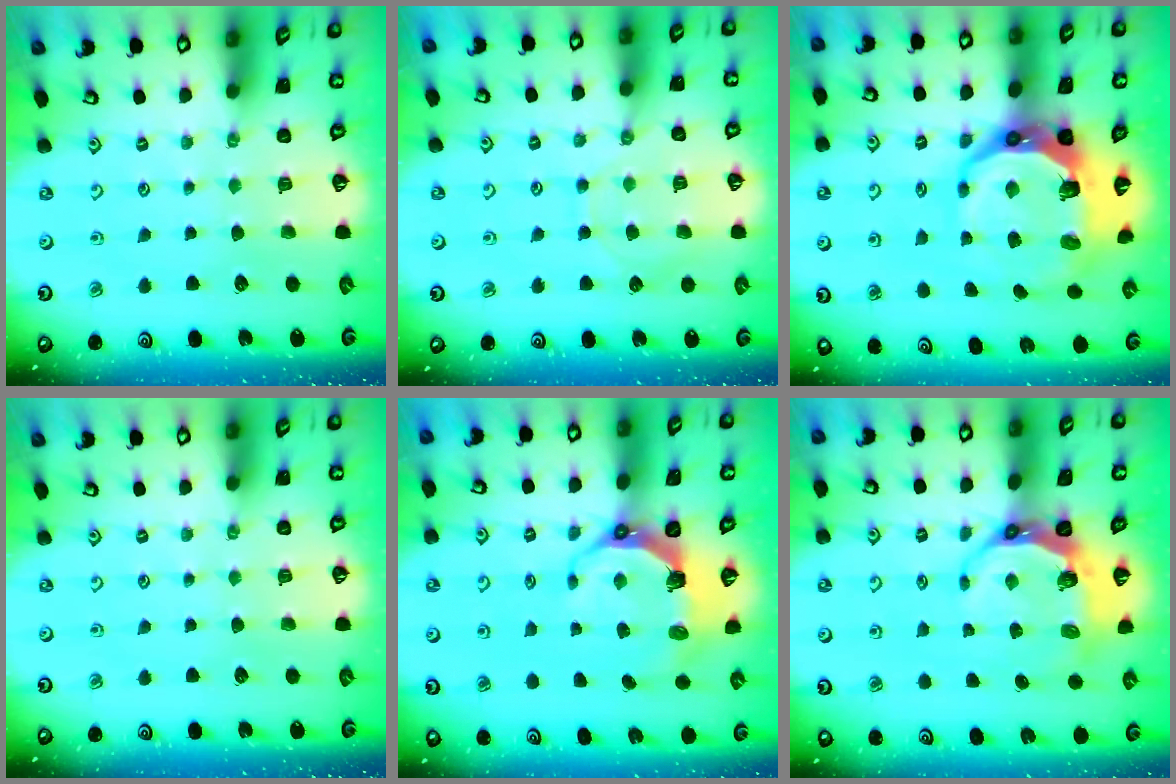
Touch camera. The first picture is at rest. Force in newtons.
{"total": 8.7, "press": 8.6, "slide": 0.9}
{"total": 15.4, "press": 14.5, "slide": 5.4}
{"total": 0.0}
{"total": 8.7, "press": 7.0, "slide": 5.2}
{"total": 8.6, "press": 7.5, "slide": 4.2}